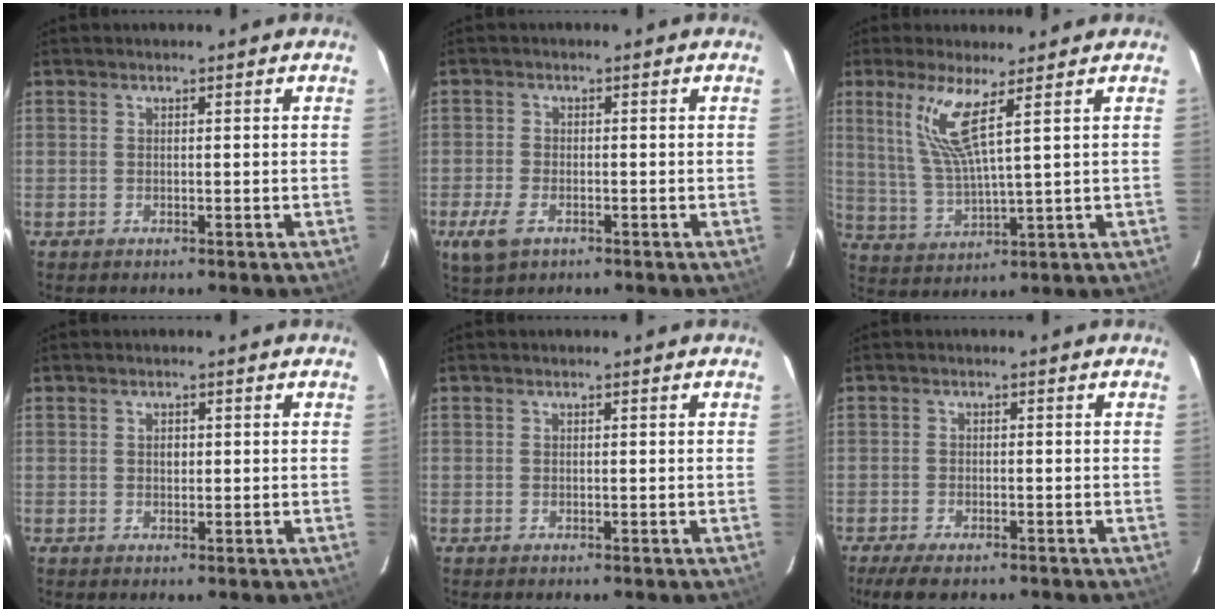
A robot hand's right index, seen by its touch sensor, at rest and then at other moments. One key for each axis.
{"total": 5.4, "fx": -2.8, "fy": 3.0, "fz": 3.5, "tx": -0.093, "ty": -0.009, "tz": -0.051}
{"total": 8.5, "fx": 4.4, "fy": 0.3, "fz": 7.3, "tx": -0.151, "ty": -0.010, "tz": 0.094}
{"total": 1.2, "fx": 0.2, "fy": 0.9, "fz": 0.7, "tx": -0.010, "ty": 0.004, "tz": 0.003}
{"total": 0.0}
{"total": 5.7, "fx": -4.4, "fy": 1.8, "fz": 3.2, "tx": -0.080, "ty": -0.019, "tz": -0.076}